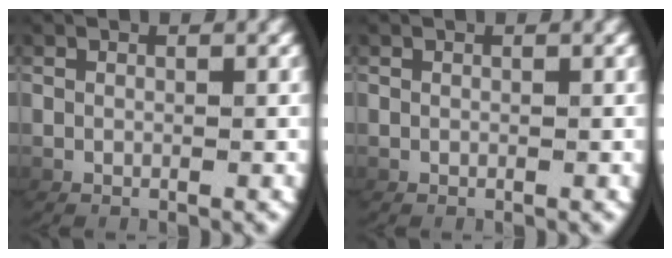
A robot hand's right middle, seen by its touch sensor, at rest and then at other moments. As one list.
[{"total": 0.0}]